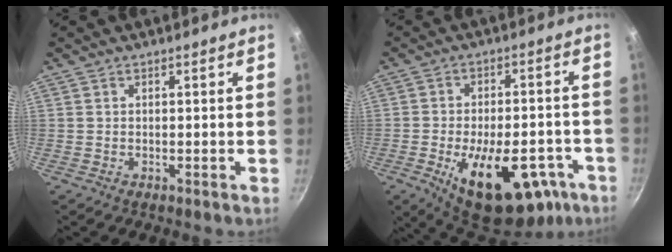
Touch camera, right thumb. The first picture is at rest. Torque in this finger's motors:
{"motor_torque": [2.52, 2.41, 1.80, -0.54, 0.51]}